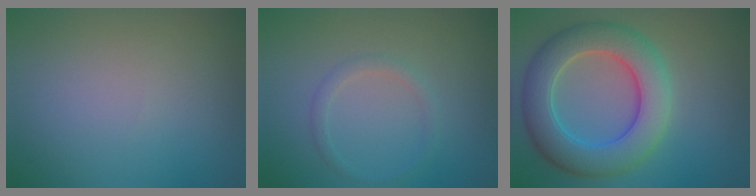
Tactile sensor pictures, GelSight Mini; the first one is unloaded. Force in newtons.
{"total": 1.3, "press": 1.3, "slide": 0.1}
{"total": 8.4, "press": 8.4, "slide": 0.3}